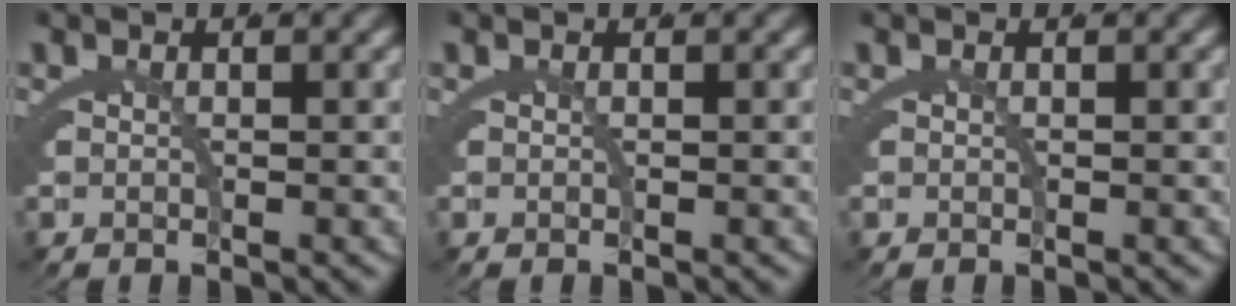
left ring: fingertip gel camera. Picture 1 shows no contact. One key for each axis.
{"total": 0.0}
{"total": 0.0}